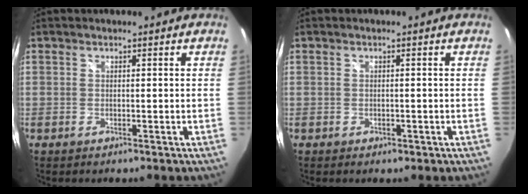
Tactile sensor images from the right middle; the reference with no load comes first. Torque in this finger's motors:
{"motor_torque": [-0.37, -0.35, 0.03, -0.01]}